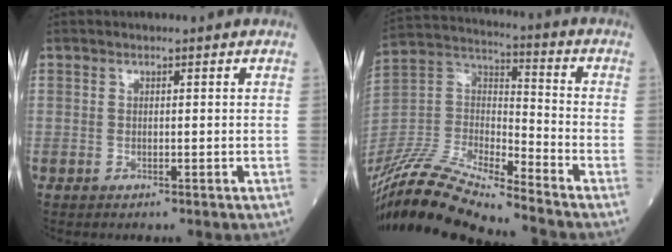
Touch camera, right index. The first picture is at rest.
{"total": 17.7, "force": [-16.4, 0.3, 6.7], "torque": [-0.135, 0.017, -0.309]}